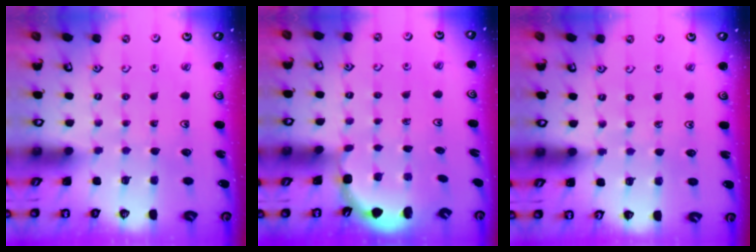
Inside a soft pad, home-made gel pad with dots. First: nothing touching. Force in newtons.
{"total": 3.2, "press": 2.9, "slide": 1.4}
{"total": 4.4, "press": 4.1, "slide": 1.3}